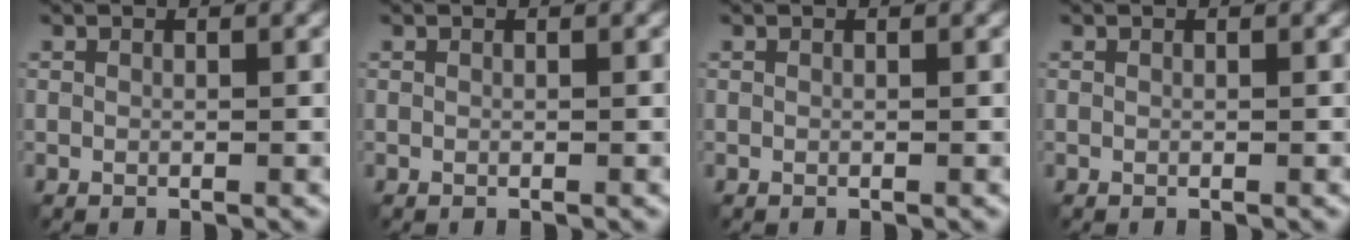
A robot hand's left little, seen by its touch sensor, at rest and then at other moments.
{"total": 0.0}
{"total": 0.0}
{"total": 0.0}